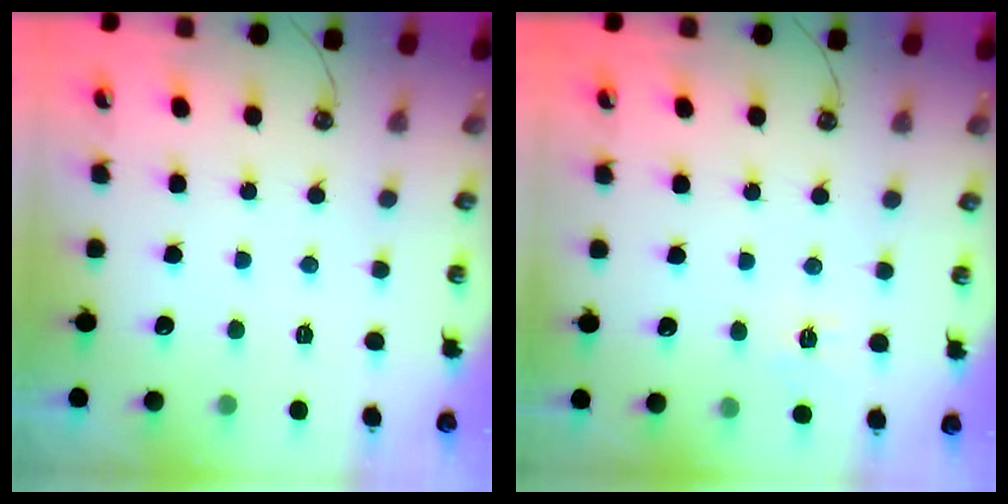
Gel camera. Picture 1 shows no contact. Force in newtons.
{"total": 6.6, "press": 6.6, "slide": 0.5}